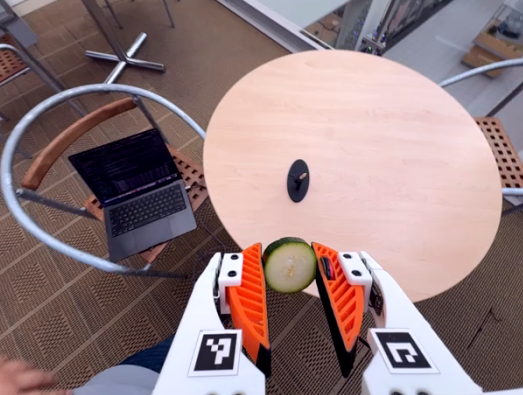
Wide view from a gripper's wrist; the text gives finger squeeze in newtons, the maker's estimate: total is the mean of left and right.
{"total": 8.1, "left": 7.7, "right": 8.5}